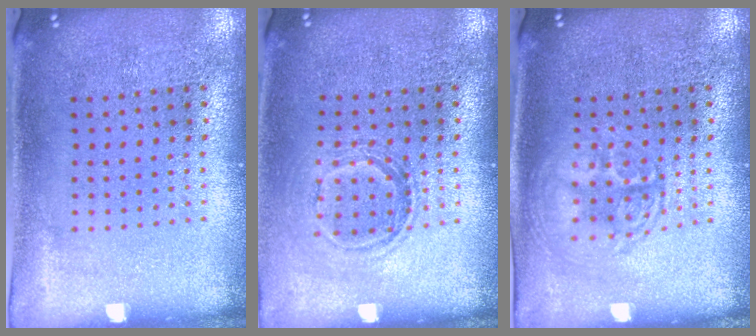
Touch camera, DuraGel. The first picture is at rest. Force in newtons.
{"total": 1.1, "press": 1.0, "slide": 0.5}
{"total": 1.4, "press": 1.4, "slide": 0.1}